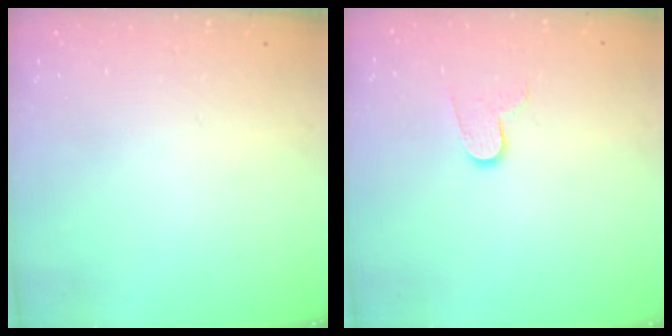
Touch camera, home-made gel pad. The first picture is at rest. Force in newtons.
{"total": 6.3, "press": 6.3, "slide": 0.2}